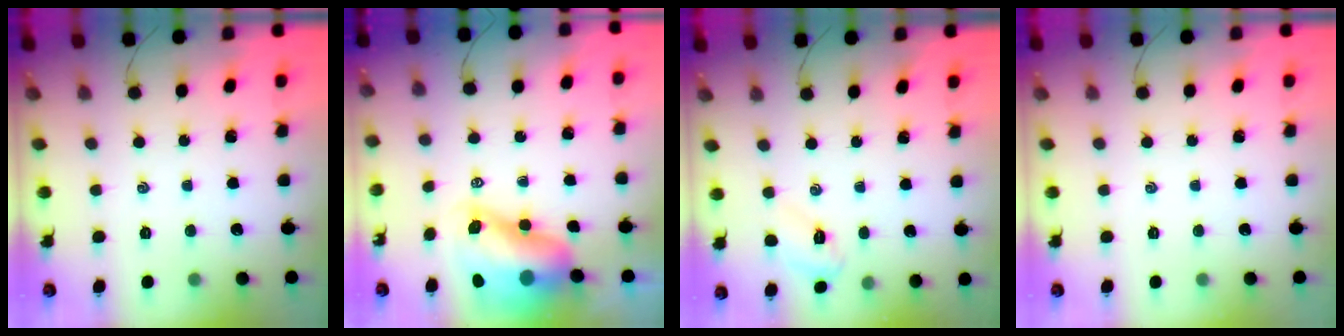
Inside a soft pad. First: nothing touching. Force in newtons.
{"total": 12.0, "press": 11.5, "slide": 3.6}
{"total": 4.8, "press": 4.6, "slide": 1.2}
{"total": 0.0}